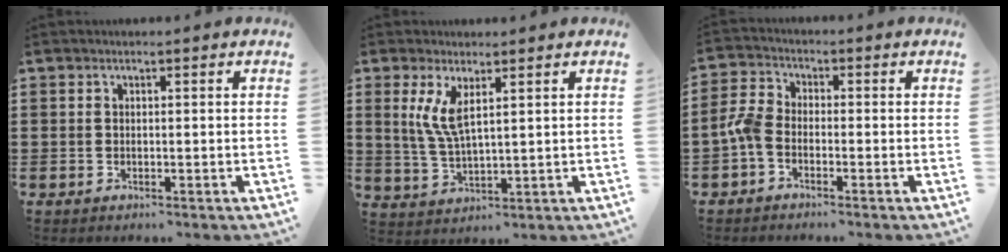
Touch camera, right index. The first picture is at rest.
{"total": 5.7, "force": [2.4, 1.8, 4.9], "torque": [-0.118, -0.006, 0.038]}
{"total": 3.7, "force": [-2.0, 1.9, 2.5], "torque": [-0.083, -0.003, -0.050]}